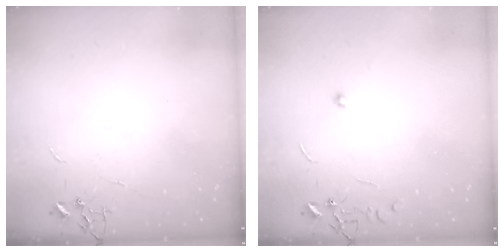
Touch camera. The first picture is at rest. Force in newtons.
{"total": 7.6, "press": 7.5, "slide": 0.7}